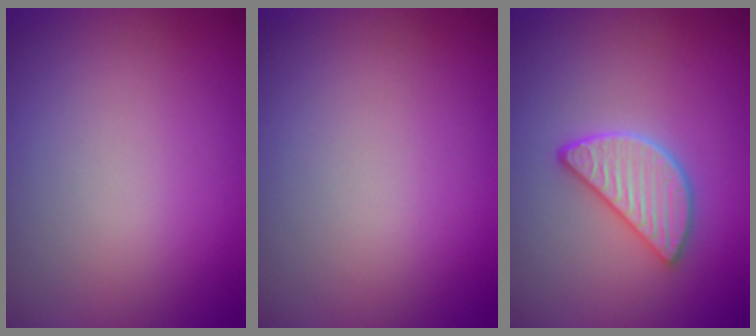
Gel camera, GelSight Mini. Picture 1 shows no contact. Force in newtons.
{"total": 0.0}
{"total": 4.2, "press": 3.4, "slide": 2.4}